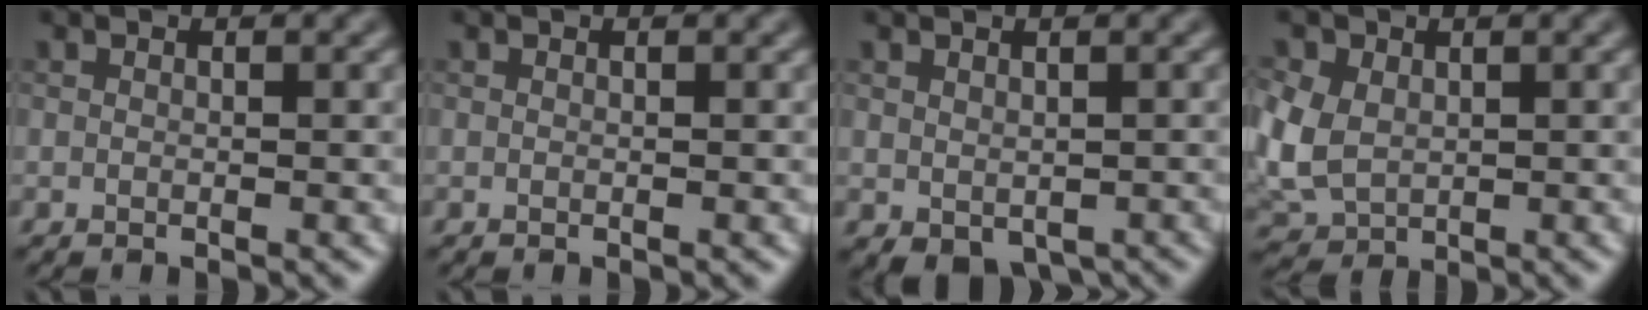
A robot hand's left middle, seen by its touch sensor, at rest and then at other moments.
{"total": 0.0}
{"total": 2.4, "force": [-0.6, 1.6, 1.6], "torque": [-0.025, -0.015, 0.002]}
{"total": 5.4, "force": [0.5, 4.2, 3.3], "torque": [-0.099, 0.000, 0.009]}